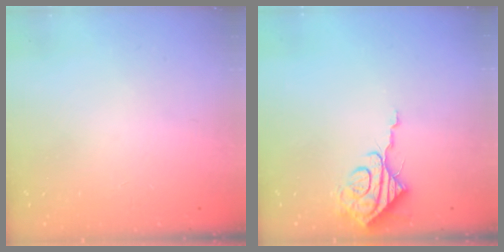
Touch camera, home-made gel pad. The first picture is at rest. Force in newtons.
{"total": 9.1, "press": 9.1, "slide": 0.2}